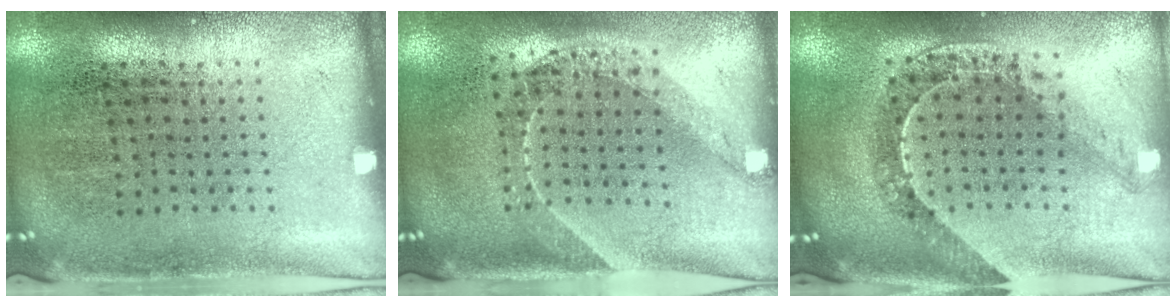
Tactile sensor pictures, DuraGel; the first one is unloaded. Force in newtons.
{"total": 1.6, "press": 1.4, "slide": 0.9}
{"total": 0.8, "press": 0.7, "slide": 0.1}